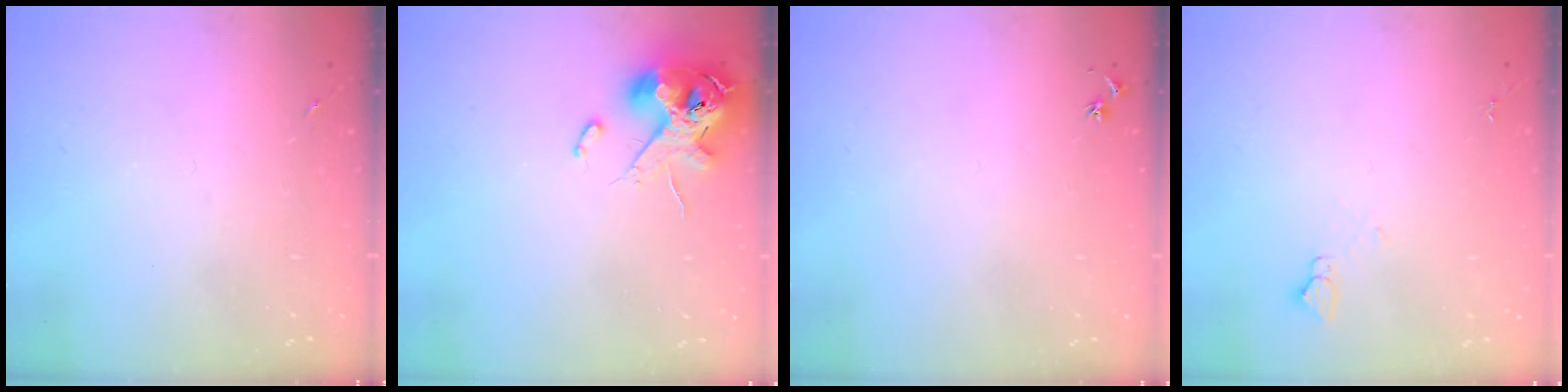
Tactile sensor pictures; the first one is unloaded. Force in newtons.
{"total": 12.6, "press": 12.4, "slide": 2.1}
{"total": 3.0, "press": 2.9, "slide": 0.4}
{"total": 3.1, "press": 3.1, "slide": 0.3}